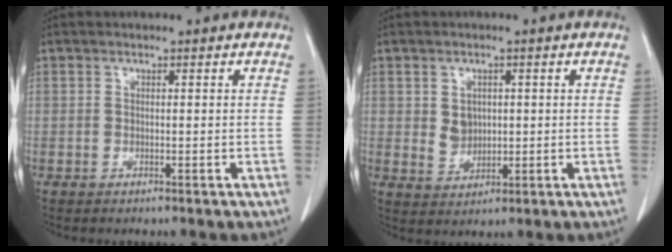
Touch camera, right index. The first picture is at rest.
{"total": 3.7, "force": [0.6, 3.1, 2.0], "torque": [-0.031, 0.002, 0.020]}